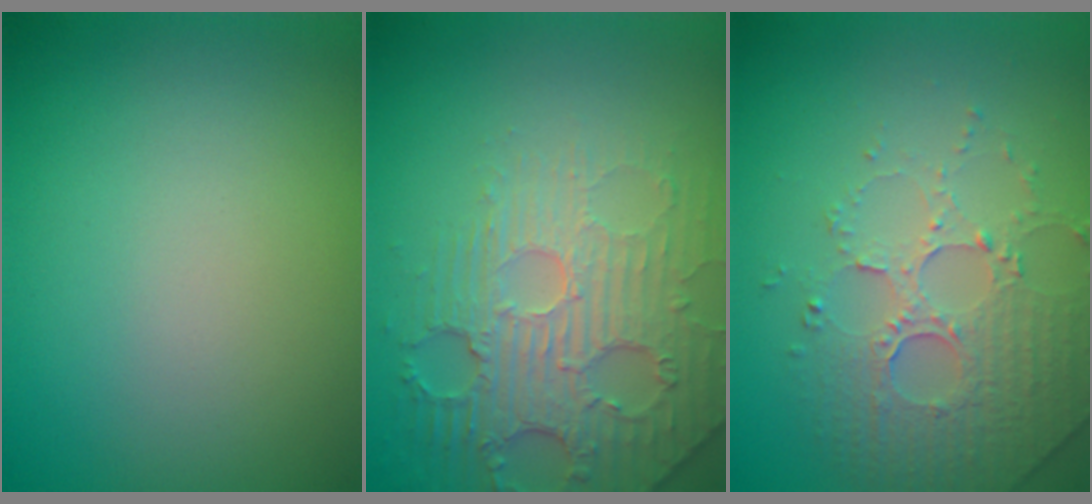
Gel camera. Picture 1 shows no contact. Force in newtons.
{"total": 4.5, "press": 4.1, "slide": 1.7}
{"total": 5.0, "press": 3.5, "slide": 3.6}